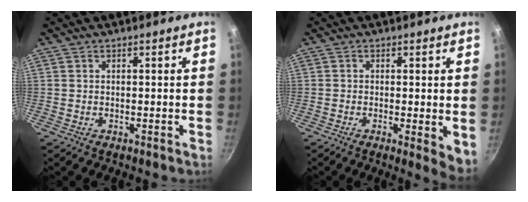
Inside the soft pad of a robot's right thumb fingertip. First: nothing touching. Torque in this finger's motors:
{"motor_torque": [-0.07, 0.47, -0.25, -0.08, 0.12]}